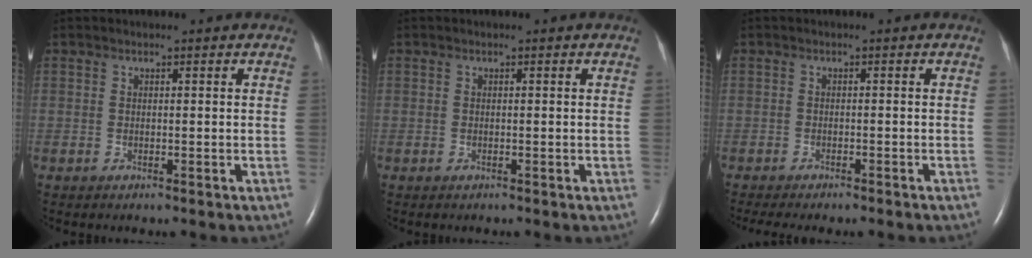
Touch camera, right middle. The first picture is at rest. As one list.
[{"total": 0.0}, {"total": 7.3, "force": [-6.2, 1.0, 3.7], "torque": [-0.043, -0.009, -0.081]}]